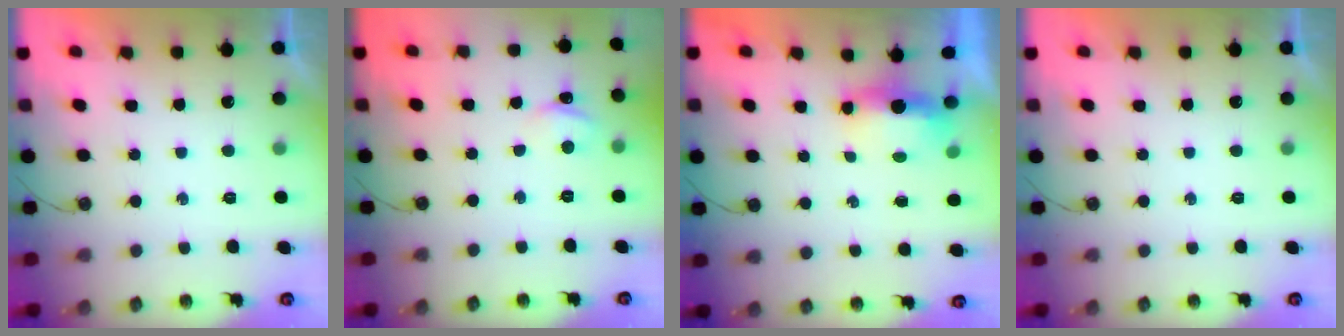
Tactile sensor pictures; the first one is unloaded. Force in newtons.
{"total": 3.0, "press": 3.0, "slide": 0.4}
{"total": 5.9, "press": 5.2, "slide": 2.7}
{"total": 0.0}